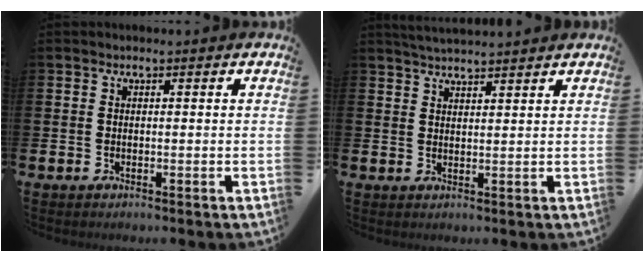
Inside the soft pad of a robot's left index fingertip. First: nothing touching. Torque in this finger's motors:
{"motor_torque": [0.51, -1.63, 0.20, 0.03]}